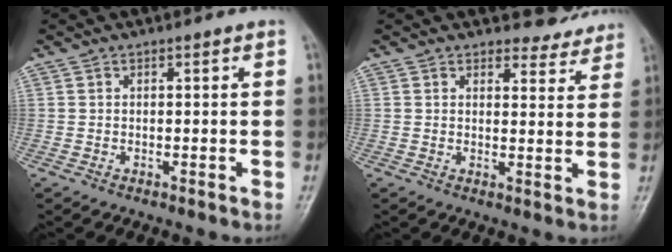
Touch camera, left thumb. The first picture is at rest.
{"total": 5.1, "force": [4.8, 1.9, -0.2], "torque": [0.028, -0.040, 0.049]}